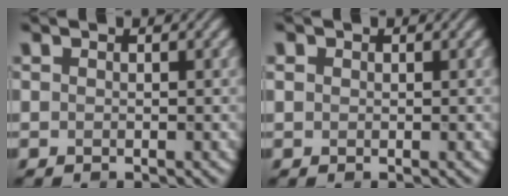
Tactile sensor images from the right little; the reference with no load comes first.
{"total": 0.6, "force": [0.2, 0.6, 0.2], "torque": [-0.002, 0.001, 0.003]}